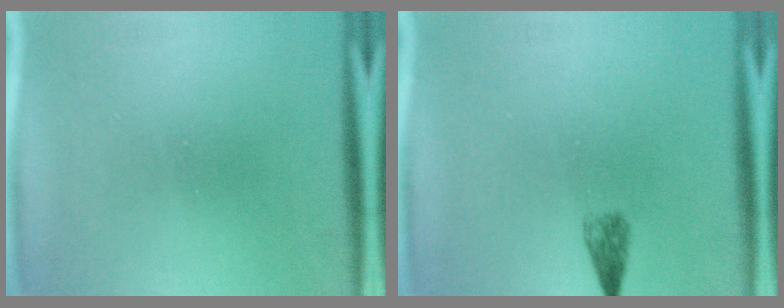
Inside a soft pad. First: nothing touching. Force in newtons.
{"total": 1.4}